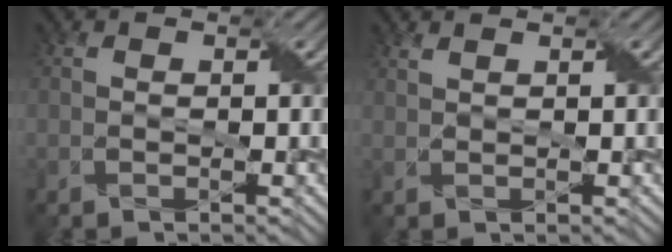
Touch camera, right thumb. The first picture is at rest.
{"total": 0.9, "force": [0.8, 0.0, 0.4], "torque": [-0.017, 0.001, 0.017]}